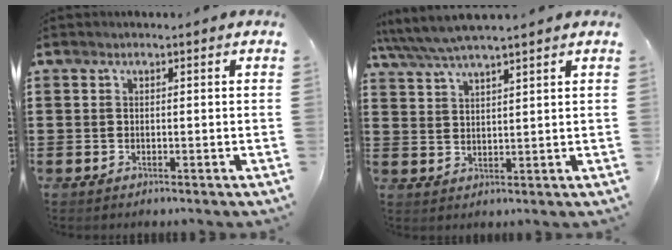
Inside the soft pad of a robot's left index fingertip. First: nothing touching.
{"total": 4.6, "force": [4.0, 0.2, 2.2], "torque": [-0.054, -0.014, 0.071]}